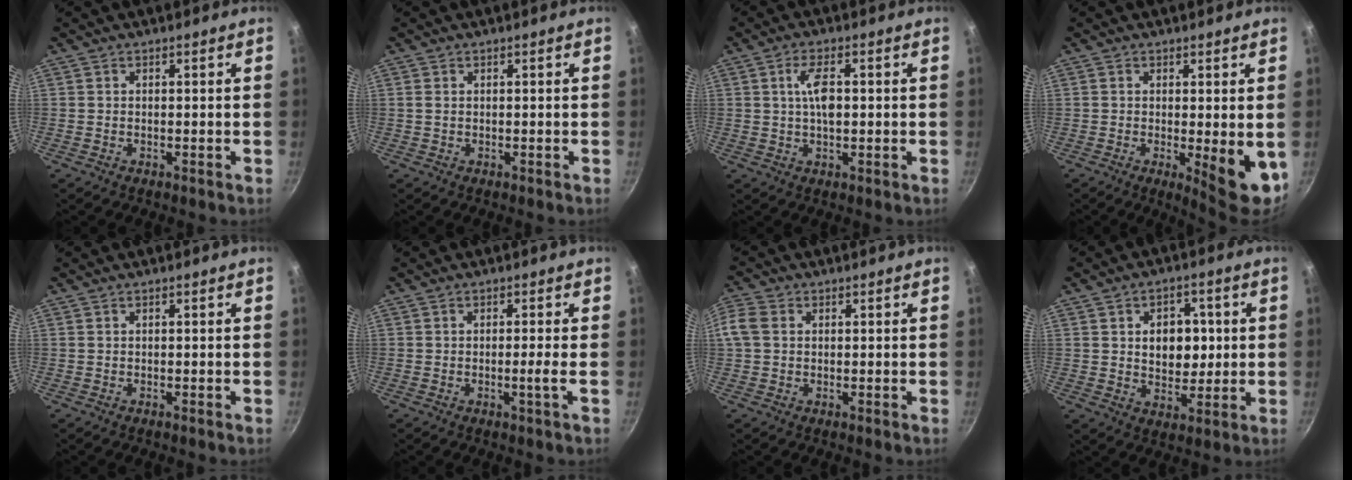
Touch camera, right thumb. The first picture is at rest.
{"total": 0.8, "force": [0.1, 0.6, 0.5], "torque": [-0.009, 0.002, -0.001]}
{"total": 5.3, "force": [0.6, 2.3, 4.7], "torque": [-0.081, 0.007, 0.008]}
{"total": 8.1, "force": [-1.2, 2.3, 7.7], "torque": [-0.092, -0.010, -0.009]}
{"total": 0.0}
{"total": 1.8, "force": [-0.6, -0.6, 1.6], "torque": [-0.031, 0.001, -0.011]}
{"total": 4.2, "force": [0.5, 3.3, 2.6], "torque": [-0.058, 0.012, -0.002]}
{"total": 9.1, "force": [1.2, 6.6, 6.2], "torque": [-0.052, -0.003, 0.021]}